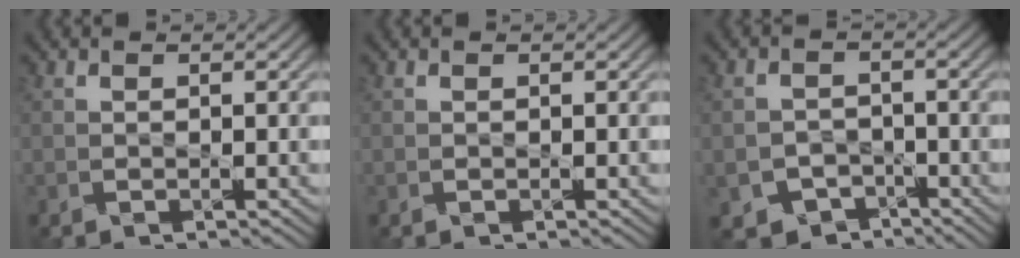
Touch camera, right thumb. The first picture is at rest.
{"total": 0.0}
{"total": 4.4, "force": [-2.6, 3.3, 1.2], "torque": [-0.026, -0.010, -0.044]}